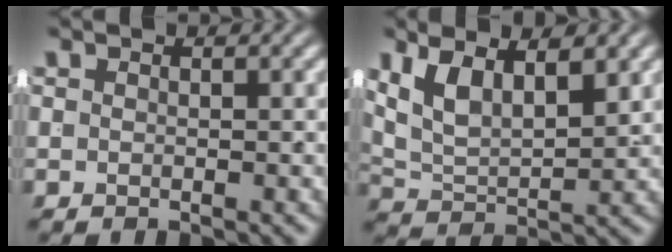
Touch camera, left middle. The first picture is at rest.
{"total": 6.5, "force": [1.8, 4.6, 4.2], "torque": [-0.092, -0.009, 0.030]}